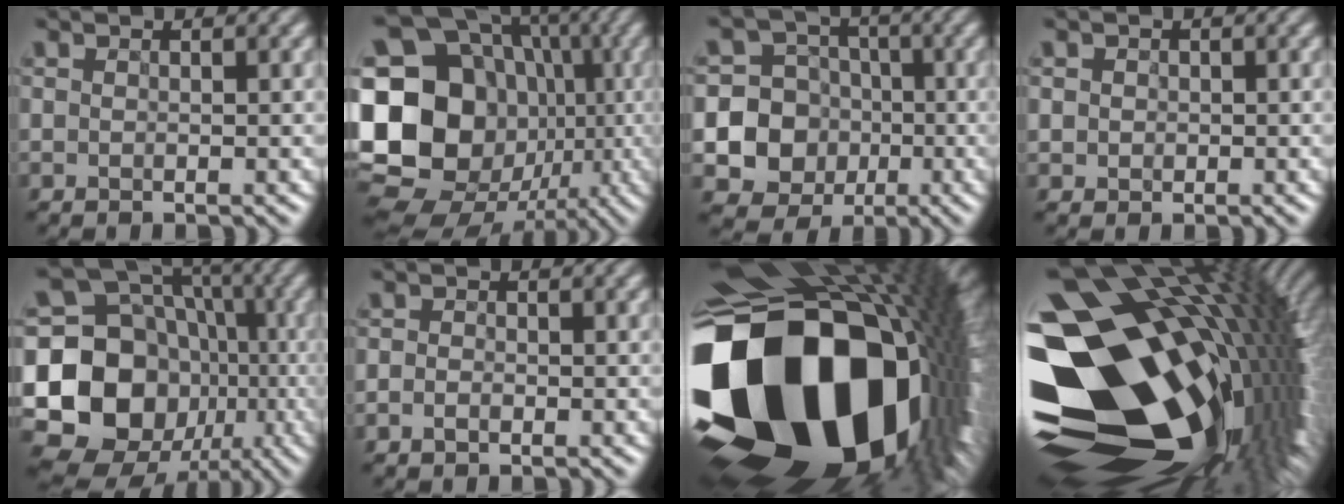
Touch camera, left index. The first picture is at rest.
{"total": 23.9, "force": [-2.3, 21.2, 10.6], "torque": [-0.220, 0.022, -0.074]}
{"total": 10.4, "force": [-2.3, 9.7, 2.8], "torque": [-0.066, -0.005, -0.059]}
{"total": 1.9, "force": [0.7, 1.7, 0.6], "torque": [0.011, 0.015, -0.005]}
{"total": 20.6, "force": [-3.7, 18.1, 9.1], "torque": [-0.192, 0.005, -0.090]}
{"total": 1.2, "force": [-0.4, 1.0, 0.6], "torque": [0.002, 0.011, -0.017]}
{"total": 22.3, "force": [-4.0, 15.0, 16.0], "torque": [-0.330, -0.076, -0.037]}
{"total": 21.3, "force": [-1.8, 13.3, 16.6], "torque": [-0.271, -0.032, -0.024]}